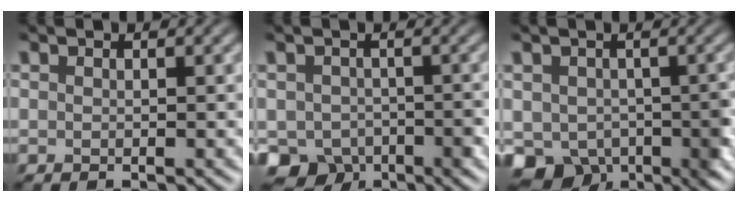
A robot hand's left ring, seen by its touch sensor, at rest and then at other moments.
{"total": 5.0, "force": [-2.3, 4.0, 1.9], "torque": [-0.024, -0.005, -0.044]}
{"total": 6.2, "force": [-2.0, 4.9, 3.4], "torque": [-0.044, -0.017, -0.044]}